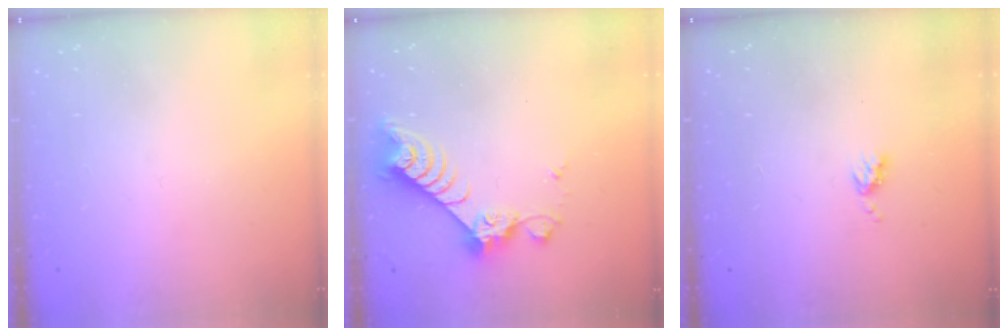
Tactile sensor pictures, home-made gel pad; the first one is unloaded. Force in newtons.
{"total": 8.1, "press": 8.1, "slide": 0.7}
{"total": 3.9, "press": 3.9, "slide": 0.5}